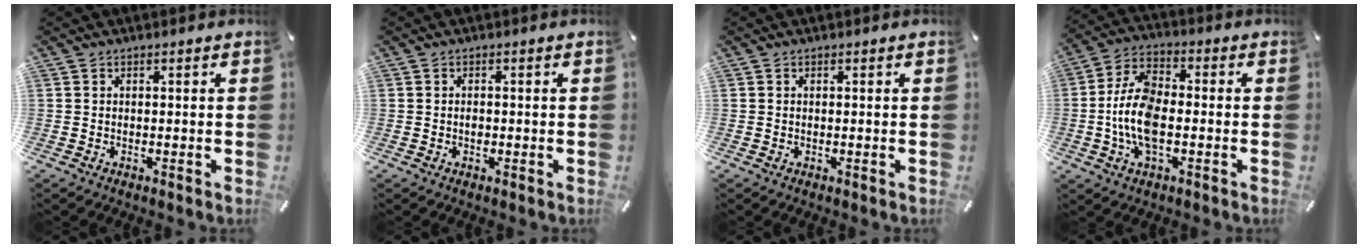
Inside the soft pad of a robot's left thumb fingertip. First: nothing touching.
{"total": 1.1, "force": [-0.3, 0.8, 0.8], "torque": [-0.017, 0.001, -0.006]}
{"total": 0.0}
{"total": 11.9, "force": [-2.0, 6.3, 9.9], "torque": [-0.207, 0.004, -0.035]}